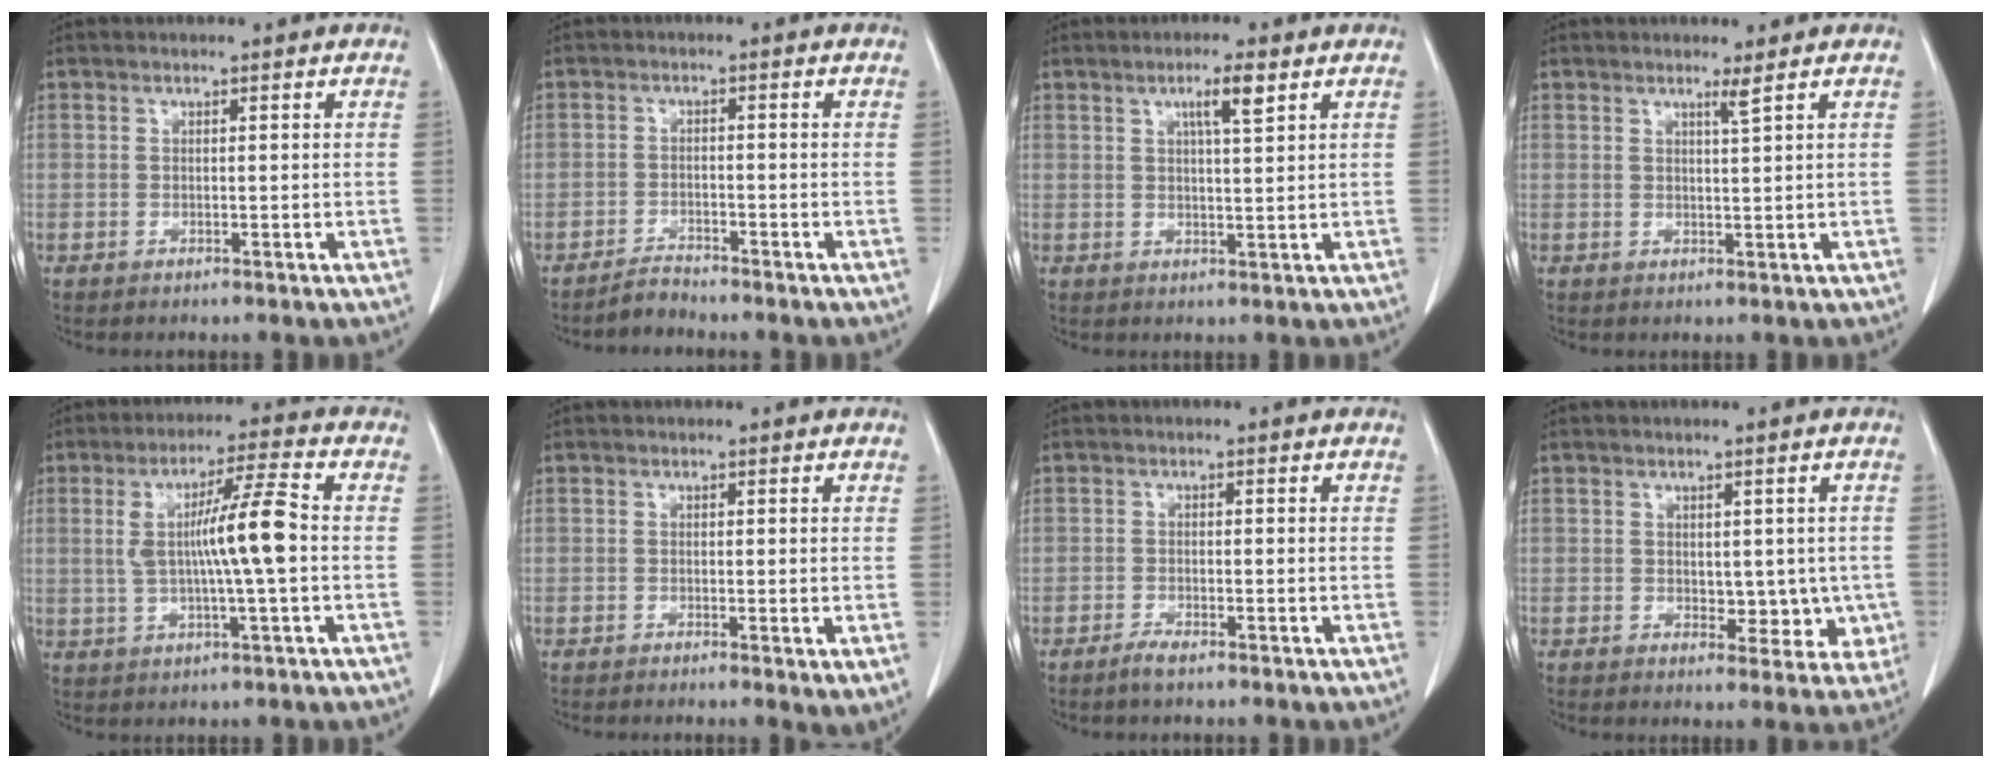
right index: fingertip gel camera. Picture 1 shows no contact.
{"total": 2.1, "force": [-2.1, 0.1, -0.1], "torque": [0.007, -0.007, -0.038]}
{"total": 4.1, "force": [2.1, 0.2, 3.5], "torque": [-0.059, 0.000, 0.035]}
{"total": 1.4, "force": [1.0, -0.5, 0.9], "torque": [-0.026, -0.011, 0.021]}
{"total": 9.9, "force": [0.3, 0.2, 9.9], "torque": [-0.180, 0.011, 0.003]}
{"total": 2.1, "force": [-0.4, 0.4, 2.0], "torque": [-0.028, -0.007, -0.006]}
{"total": 1.8, "force": [-1.4, 0.1, 1.1], "torque": [-0.026, -0.003, -0.028]}
{"total": 5.5, "force": [-0.2, 3.5, 4.2], "torque": [-0.031, 0.001, 0.006]}